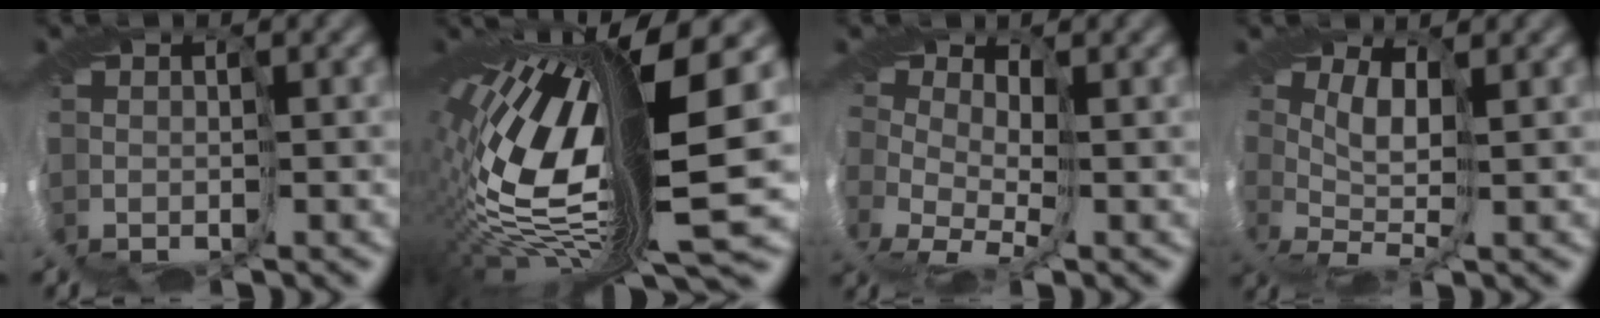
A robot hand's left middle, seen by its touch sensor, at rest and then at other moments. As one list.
[{"total": 15.7, "force": [1.3, 4.3, 15.0], "torque": [-0.297, 0.008, 0.025]}, {"total": 3.2, "force": [0.2, 1.9, 2.6], "torque": [-0.054, -0.001, 0.011]}, {"total": 2.3, "force": [0.7, 0.2, 2.2], "torque": [-0.050, 0.002, 0.018]}]